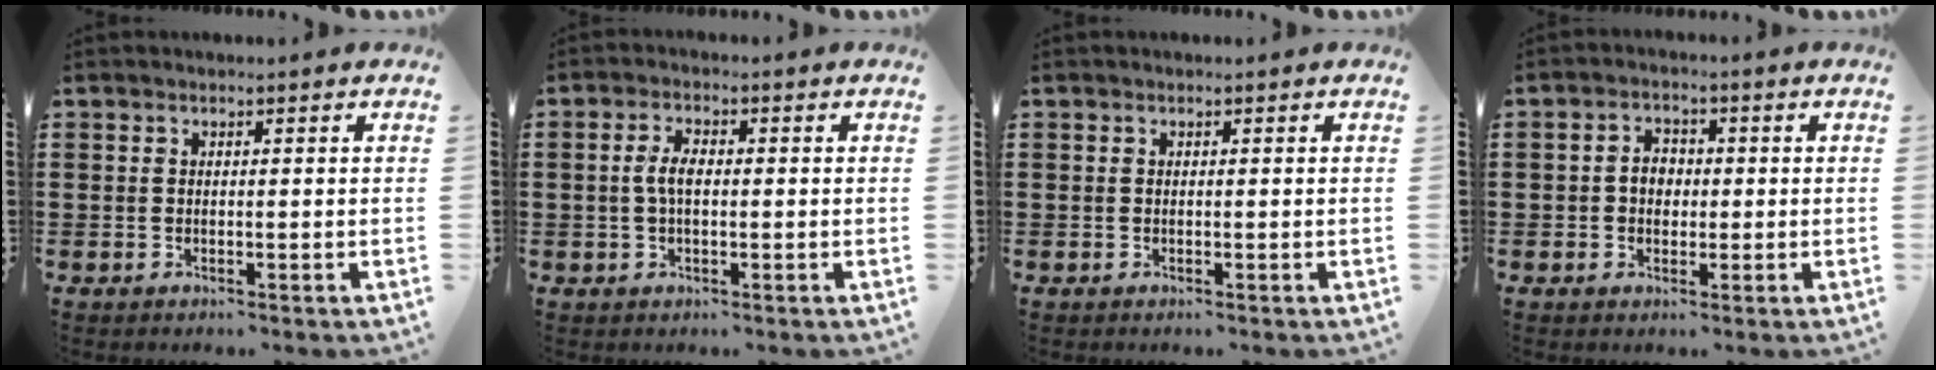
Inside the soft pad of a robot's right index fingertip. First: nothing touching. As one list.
[{"total": 3.5, "force": [-0.1, 1.5, 3.2], "torque": [-0.069, 0.003, -0.006]}, {"total": 0.0}, {"total": 2.9, "force": [-0.2, 2.2, 1.9], "torque": [-0.041, 0.008, -0.005]}]